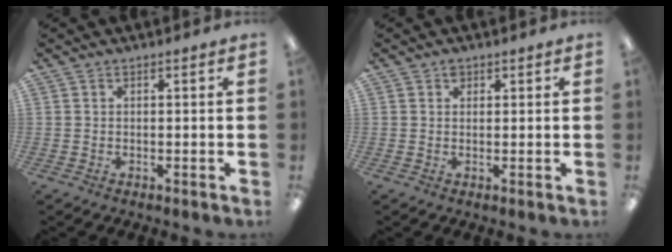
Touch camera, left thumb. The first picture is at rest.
{"total": 1.4, "force": [0.8, 1.0, 0.4], "torque": [-0.001, -0.002, 0.014]}